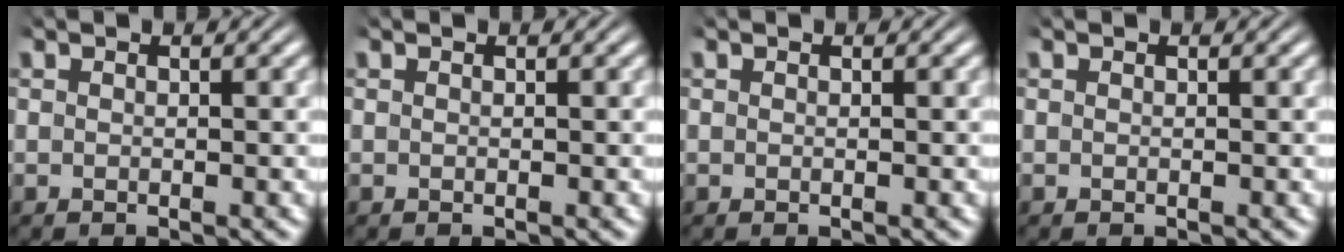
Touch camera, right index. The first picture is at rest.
{"total": 0.0}
{"total": 0.0}
{"total": 0.0}